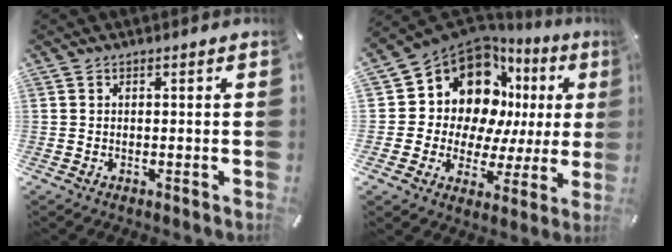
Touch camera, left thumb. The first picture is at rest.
{"total": 15.3, "force": [7.8, 11.2, 7.0], "torque": [-0.117, -0.081, 0.142]}